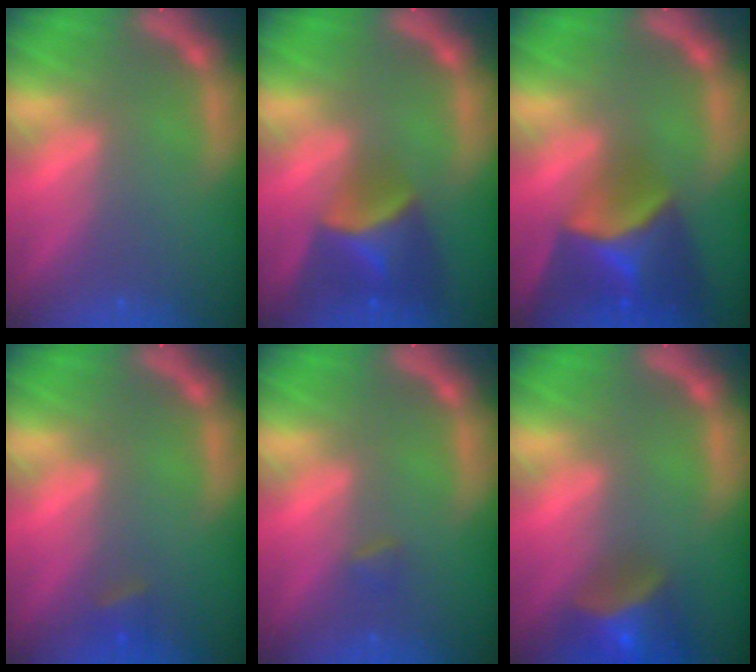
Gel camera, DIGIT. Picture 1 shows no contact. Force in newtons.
{"total": 6.0}
{"total": 8.4}
{"total": 1.4}
{"total": 0.9}
{"total": 5.9}